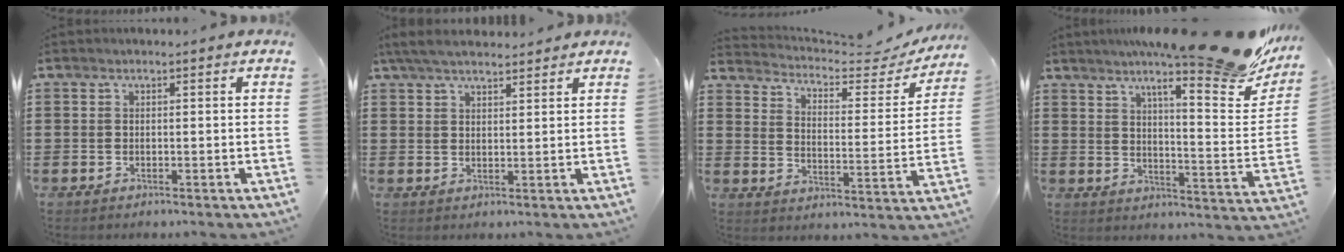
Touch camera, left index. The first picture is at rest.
{"total": 4.6, "force": [4.0, 1.1, 2.0], "torque": [-0.049, 0.000, 0.075]}
{"total": 3.7, "force": [3.5, 0.7, 1.0], "torque": [-0.035, -0.028, 0.050]}
{"total": 14.4, "force": [11.6, 0.4, 8.6], "torque": [-0.124, -0.089, 0.178]}